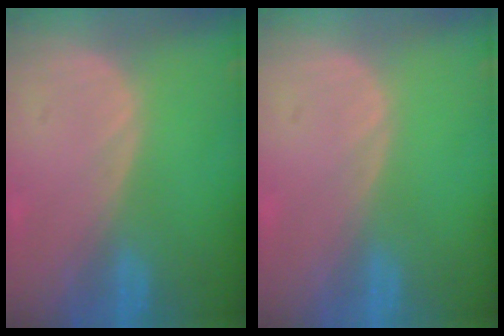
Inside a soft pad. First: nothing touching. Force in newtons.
{"total": 0.0}